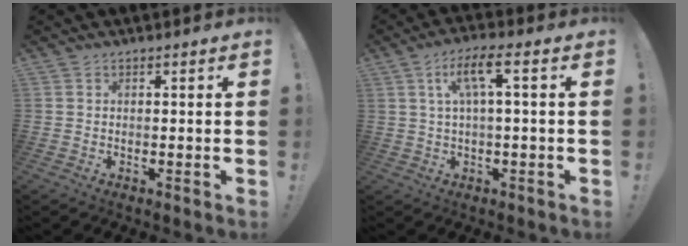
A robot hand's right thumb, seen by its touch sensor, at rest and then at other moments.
{"total": 8.4, "force": [2.0, 1.4, 8.1], "torque": [-0.145, 0.003, 0.032]}